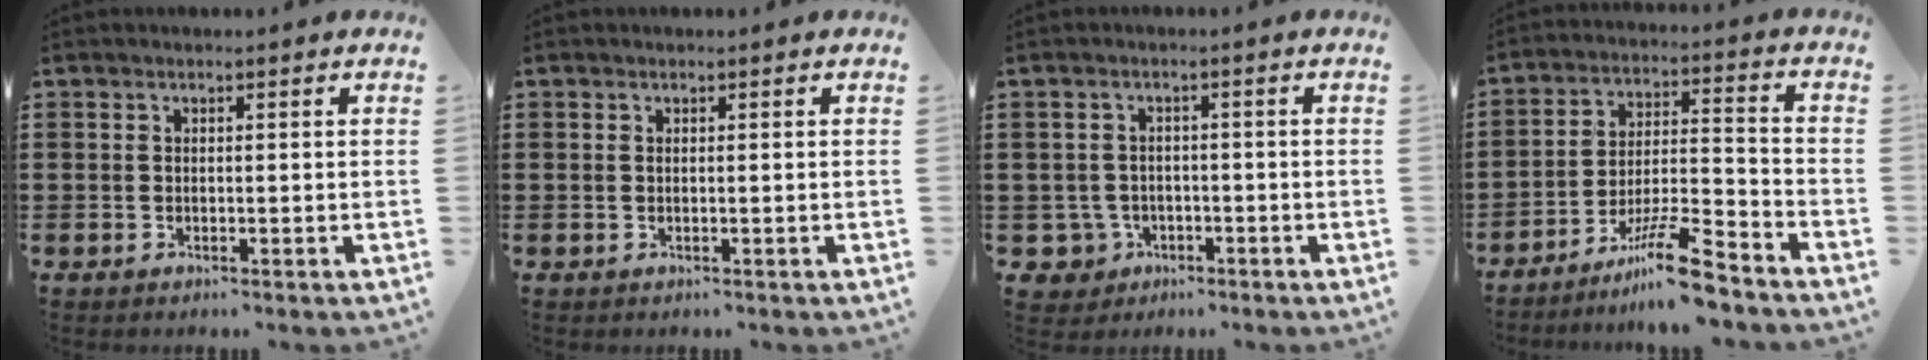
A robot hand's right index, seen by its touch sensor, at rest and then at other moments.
{"total": 0.0}
{"total": 3.2, "force": [-1.7, 2.6, 0.6], "torque": [-0.035, -0.002, -0.041]}
{"total": 11.0, "force": [-8.8, 1.0, 6.5], "torque": [-0.105, 0.025, -0.165]}